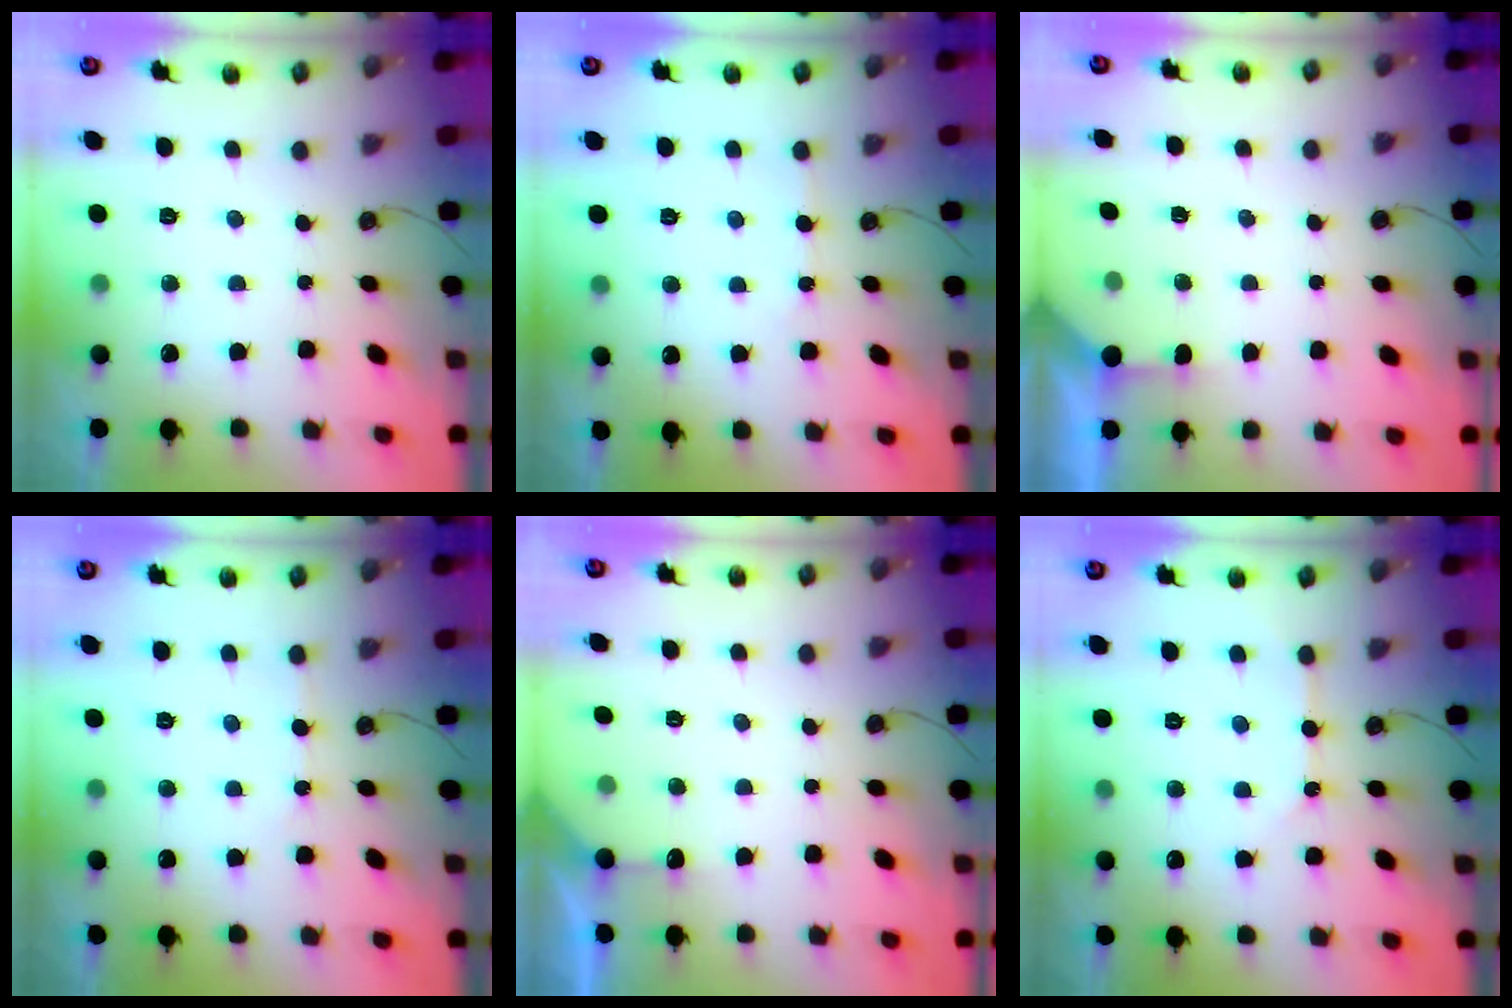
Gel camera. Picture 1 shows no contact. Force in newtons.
{"total": 2.8, "press": 2.8, "slide": 0.4}
{"total": 2.3, "press": 2.3, "slide": 0.3}
{"total": 2.6, "press": 2.6, "slide": 0.4}
{"total": 4.0, "press": 4.0, "slide": 0.4}
{"total": 3.8, "press": 3.8, "slide": 0.3}